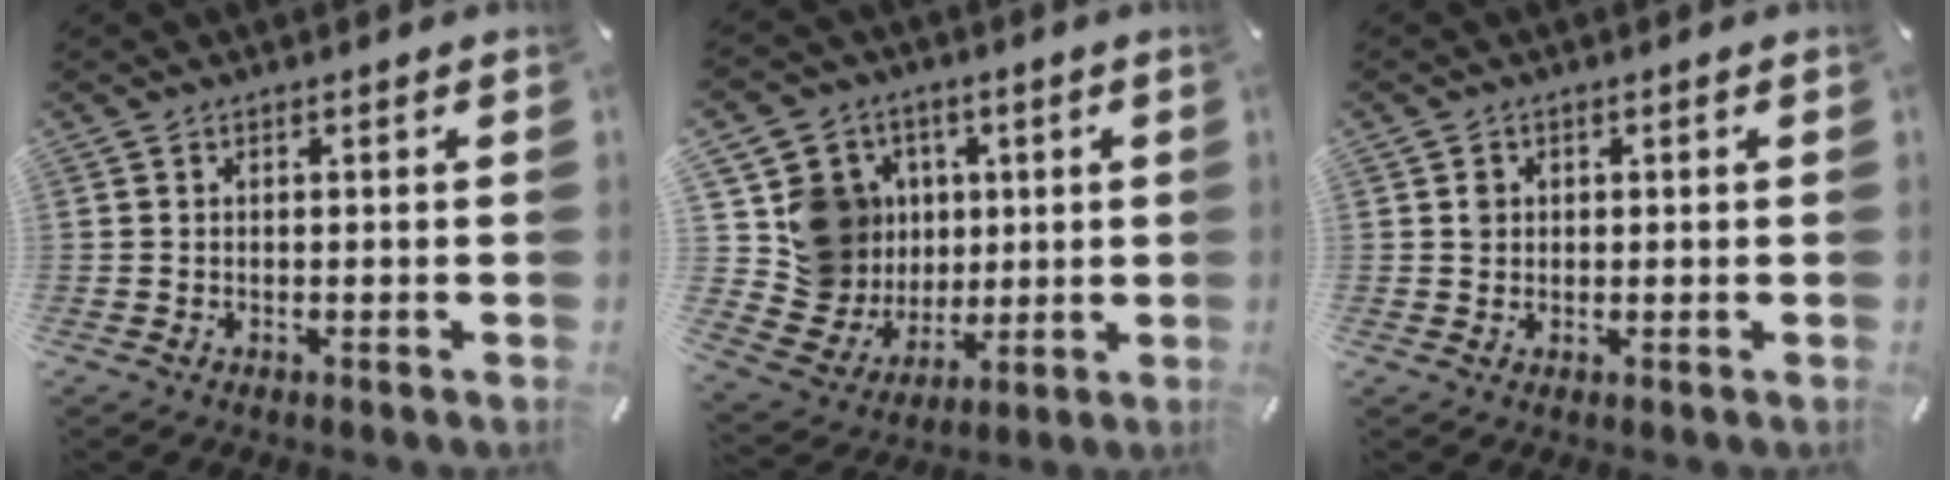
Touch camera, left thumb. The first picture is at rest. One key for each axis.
{"total": 15.2, "fx": 2.4, "fy": 14.6, "fz": 3.1, "tx": -0.048, "ty": -0.013, "tz": 0.070}
{"total": 1.6, "fx": 0.3, "fy": 1.5, "fz": 0.3, "tx": -0.001, "ty": 0.003, "tz": 0.002}